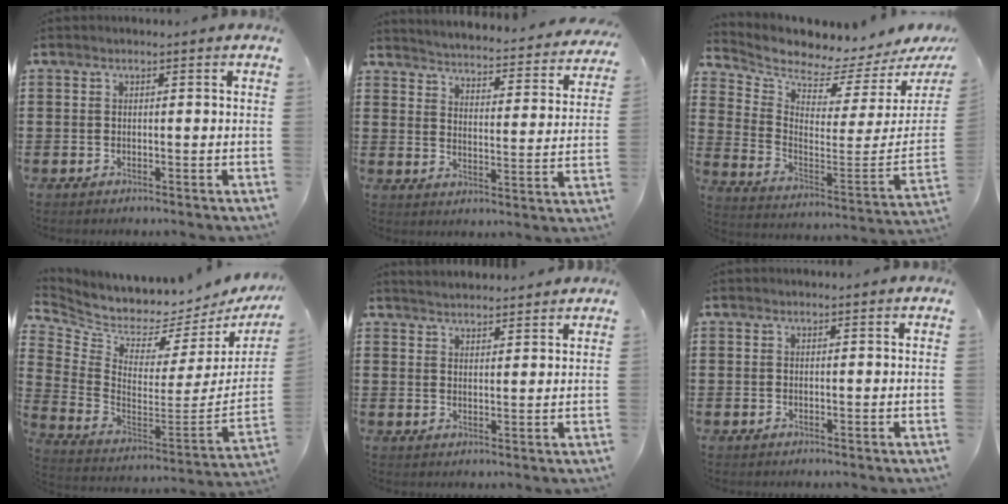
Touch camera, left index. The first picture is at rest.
{"total": 3.6, "force": [3.5, -0.5, 0.1], "torque": [-0.024, -0.037, 0.053]}
{"total": 3.7, "force": [3.6, 0.2, 0.9], "torque": [-0.038, -0.065, 0.054]}
{"total": 3.7, "force": [3.5, 1.1, 0.9], "torque": [-0.047, -0.057, 0.051]}
{"total": 2.7, "force": [2.7, 0.0, 0.0], "torque": [-0.007, -0.005, 0.052]}
{"total": 0.0}